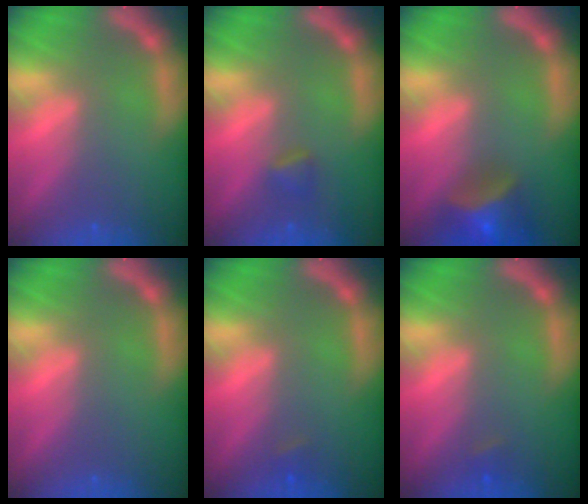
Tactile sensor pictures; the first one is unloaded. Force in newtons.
{"total": 1.4}
{"total": 5.9}
{"total": 0.0}
{"total": 0.9}
{"total": 0.9}